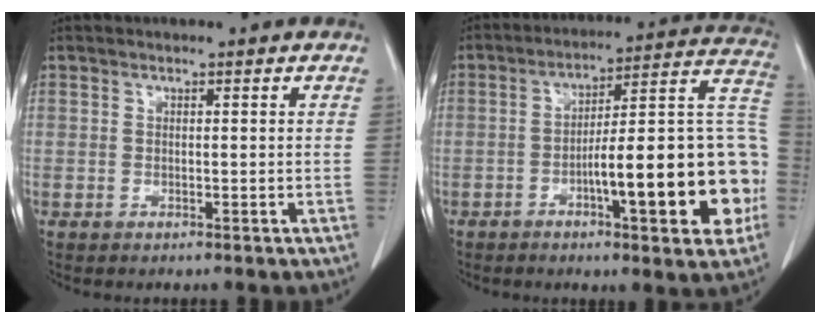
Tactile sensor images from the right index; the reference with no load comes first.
{"total": 20.3, "force": [-5.8, 3.3, 19.2], "torque": [-0.207, 0.032, -0.076]}